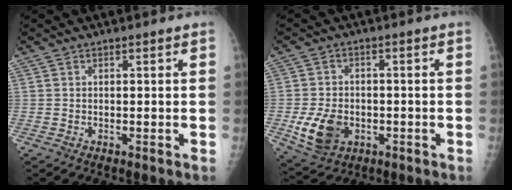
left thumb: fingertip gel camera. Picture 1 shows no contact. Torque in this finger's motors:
{"motor_torque": [-0.53, 0.88, 0.30, -0.21, 0.18]}